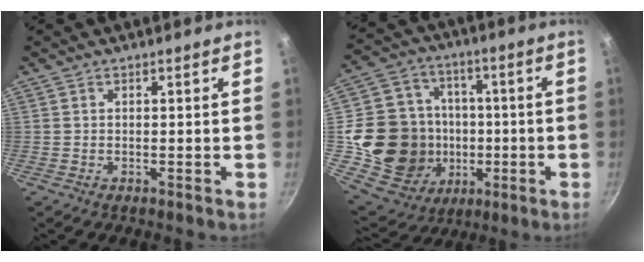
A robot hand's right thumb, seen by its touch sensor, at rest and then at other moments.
{"total": 19.7, "force": [-1.6, 17.8, 8.4], "torque": [-0.135, 0.033, -0.015]}